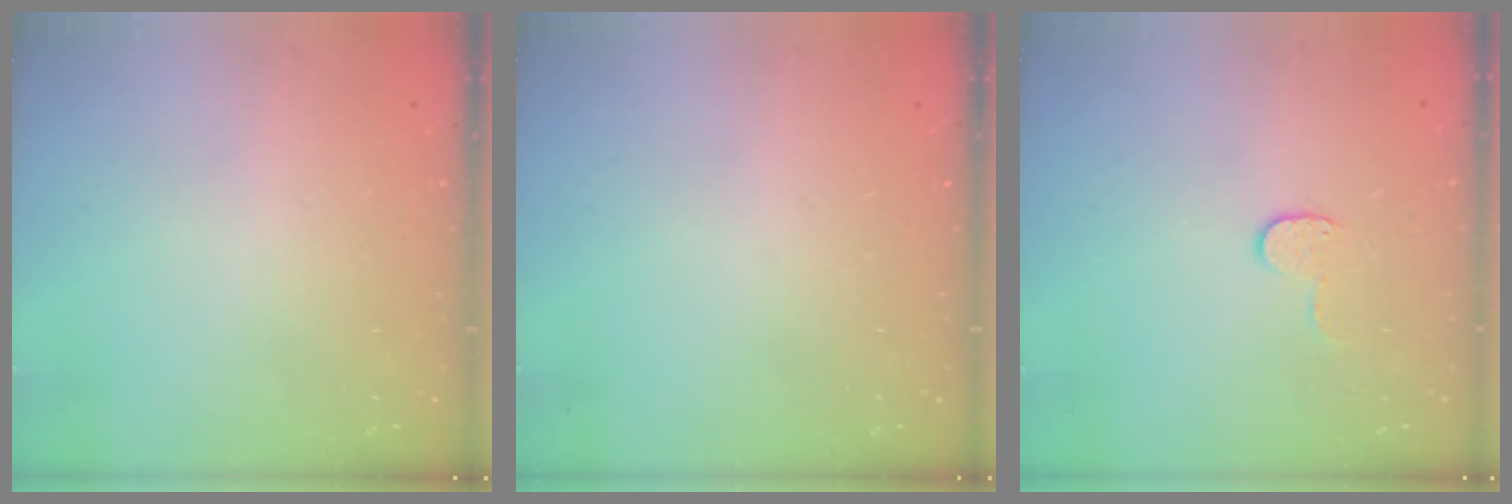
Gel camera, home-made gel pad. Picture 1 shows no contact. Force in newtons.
{"total": 0.0}
{"total": 4.6, "press": 4.6, "slide": 0.4}